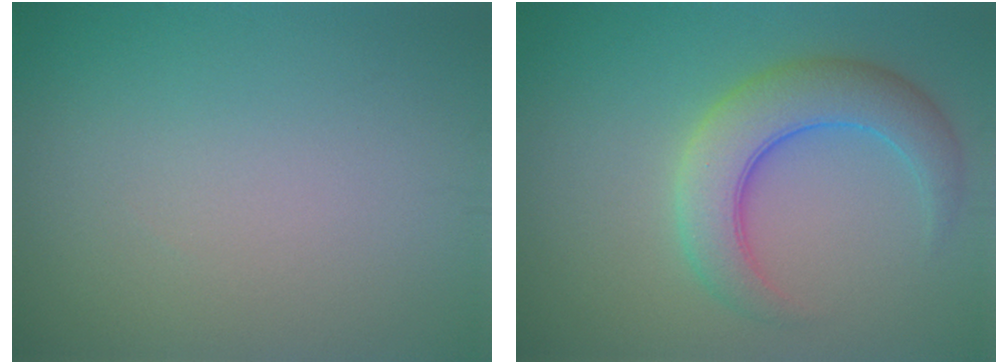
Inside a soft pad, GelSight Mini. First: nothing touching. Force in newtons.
{"total": 5.8, "press": 5.8, "slide": 0.3}